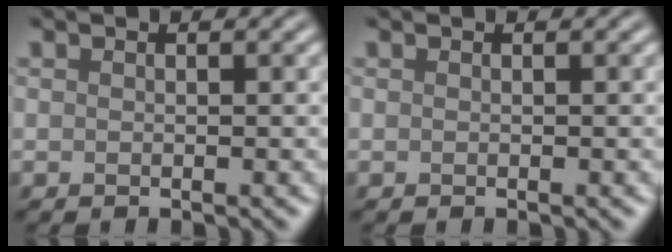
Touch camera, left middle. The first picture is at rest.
{"total": 0.0}